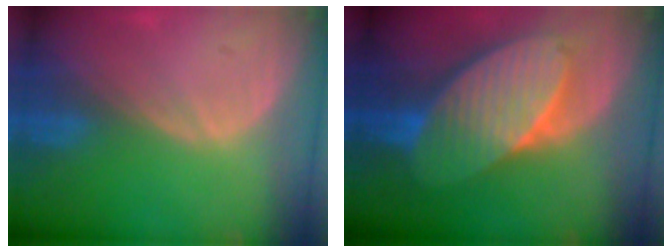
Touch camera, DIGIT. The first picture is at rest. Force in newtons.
{"total": 11.0, "press": 11.0, "slide": 0.7}